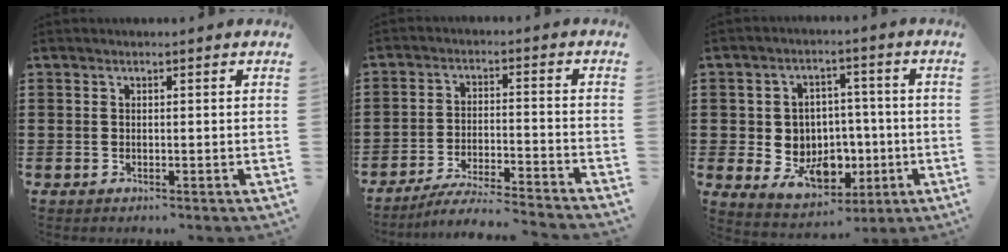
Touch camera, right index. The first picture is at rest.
{"total": 5.7, "force": [-5.4, -0.4, 1.6], "torque": [-0.034, -0.014, -0.107]}
{"total": 7.3, "force": [-0.5, 6.8, 2.5], "torque": [-0.039, -0.001, -0.001]}